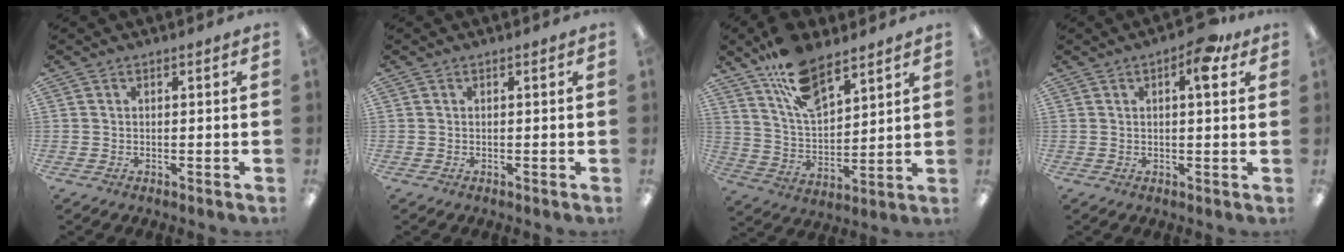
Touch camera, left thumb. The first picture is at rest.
{"total": 0.0}
{"total": 15.0, "force": [10.5, 6.6, 8.3], "torque": [-0.153, -0.048, 0.192]}
{"total": 6.8, "force": [3.2, 2.5, 5.4], "torque": [-0.064, -0.010, 0.044]}